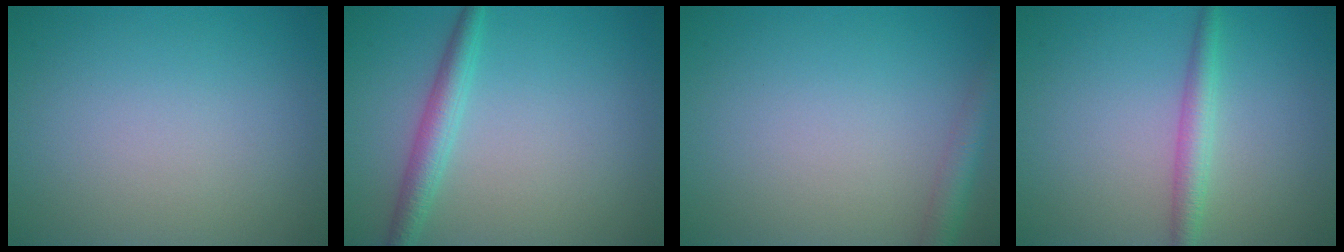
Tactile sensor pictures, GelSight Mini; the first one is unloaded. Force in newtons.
{"total": 2.7, "press": 2.7, "slide": 0.1}
{"total": 2.4, "press": 2.4, "slide": 0.1}
{"total": 2.3, "press": 2.3, "slide": 0.1}